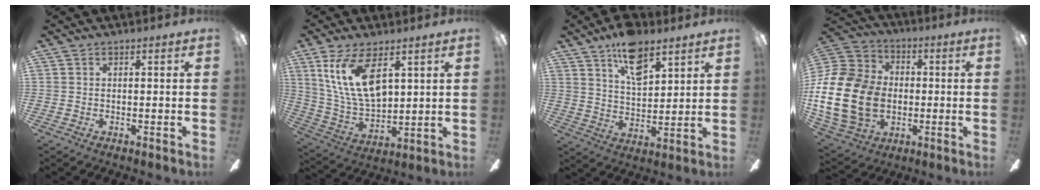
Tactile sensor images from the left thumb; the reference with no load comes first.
{"total": 15.6, "force": [7.5, 7.5, 11.5], "torque": [-0.251, -0.020, 0.133]}
{"total": 11.6, "force": [8.0, 5.2, 6.6], "torque": [-0.109, -0.032, 0.141]}
{"total": 23.0, "force": [-3.0, 17.2, 14.9], "torque": [-0.314, 0.027, -0.042]}